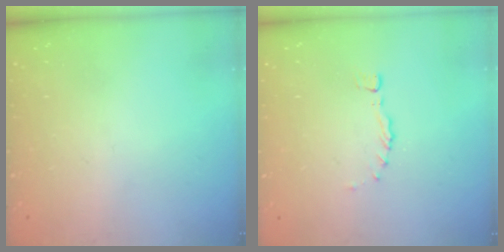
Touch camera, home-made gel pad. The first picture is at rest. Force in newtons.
{"total": 0.0}